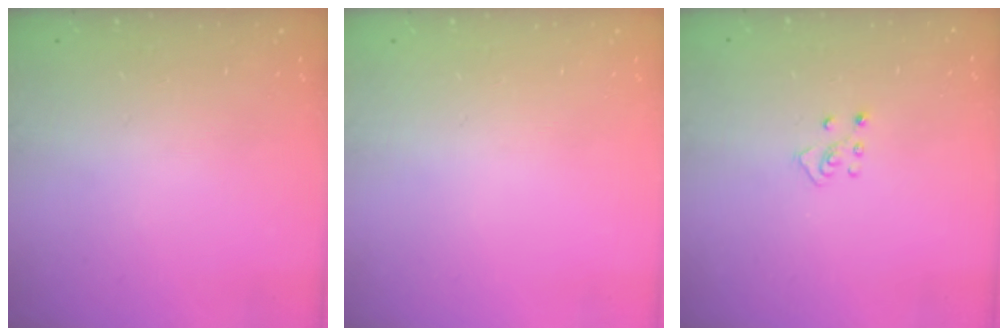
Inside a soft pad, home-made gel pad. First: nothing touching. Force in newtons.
{"total": 0.0}
{"total": 4.6, "press": 4.6, "slide": 0.3}